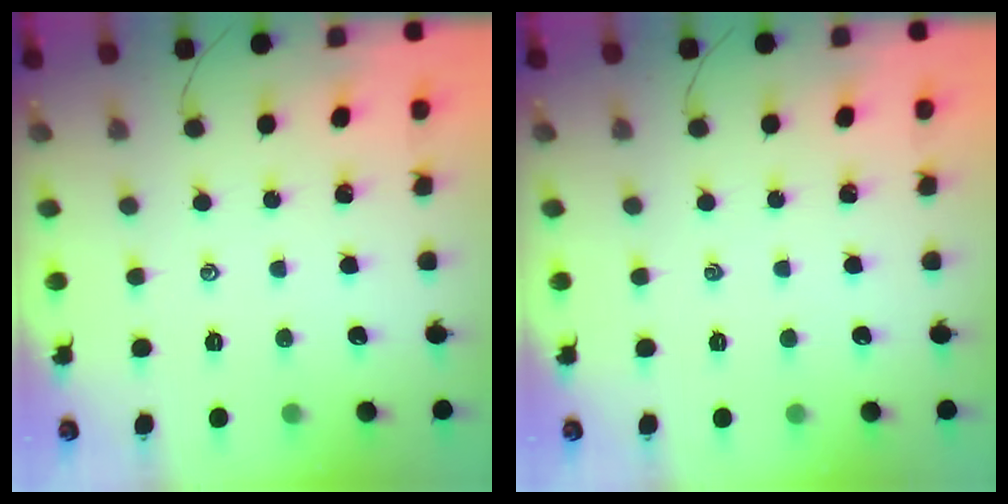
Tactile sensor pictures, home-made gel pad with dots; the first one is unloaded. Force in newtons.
{"total": 0.0}